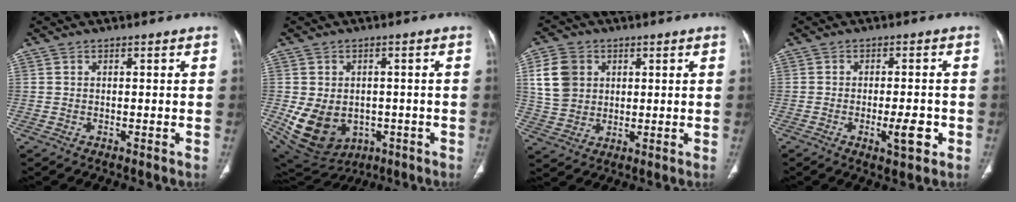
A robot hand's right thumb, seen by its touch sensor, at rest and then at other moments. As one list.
[{"total": 13.6, "force": [-3.3, 10.6, 7.8], "torque": [-0.137, 0.009, -0.023]}, {"total": 9.4, "force": [2.7, 7.6, 4.7], "torque": [-0.070, -0.003, 0.057]}, {"total": 5.7, "force": [-2.0, 1.9, 5.1], "torque": [-0.070, -0.001, -0.026]}]